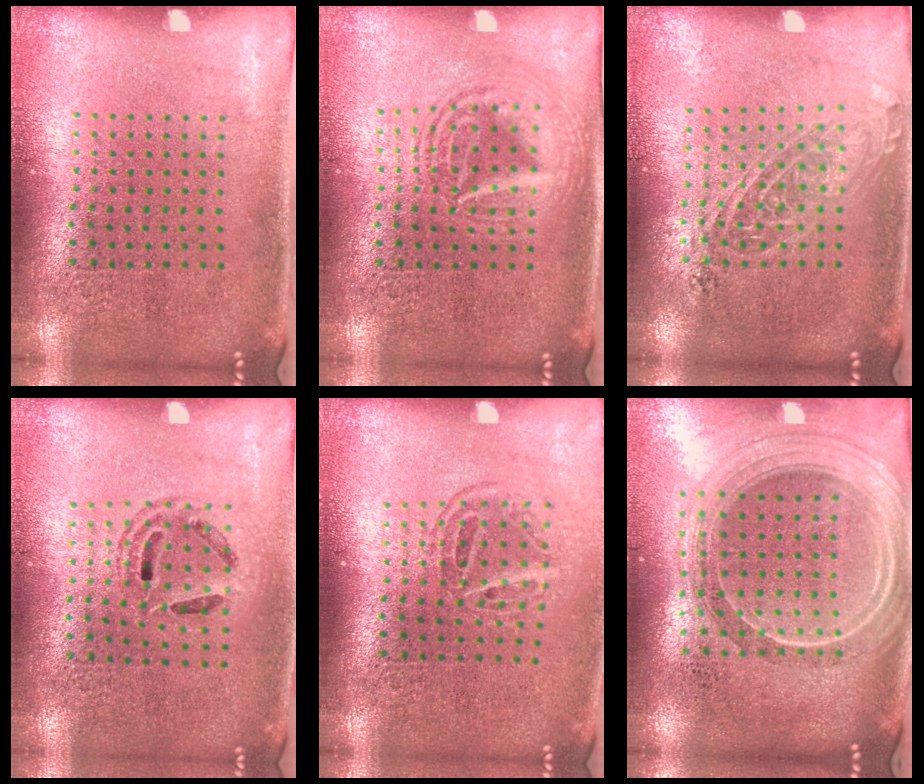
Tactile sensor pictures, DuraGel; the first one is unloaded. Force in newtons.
{"total": 2.7, "press": 2.7, "slide": 0.2}
{"total": 1.5, "press": 1.3, "slide": 0.6}
{"total": 1.2, "press": 1.1, "slide": 0.4}
{"total": 1.6, "press": 1.2, "slide": 1.1}
{"total": 2.4, "press": 2.1, "slide": 1.2}